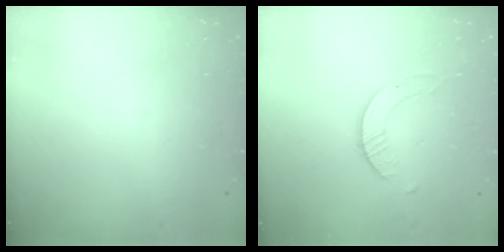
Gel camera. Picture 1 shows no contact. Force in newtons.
{"total": 1.7, "press": 1.7, "slide": 0.2}